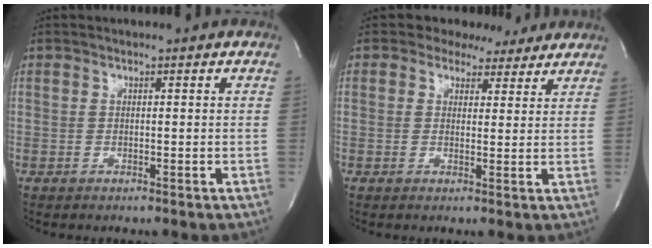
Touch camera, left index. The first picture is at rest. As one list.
[{"total": 5.3, "force": [4.5, 2.9, 0.7], "torque": [-0.007, 0.002, 0.047]}]